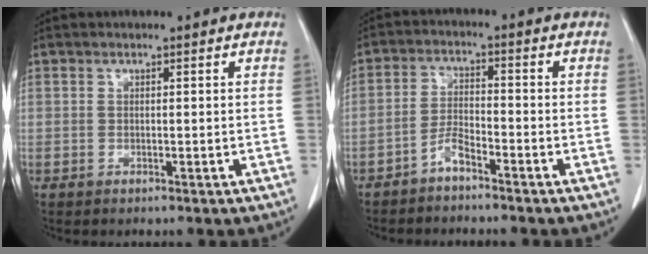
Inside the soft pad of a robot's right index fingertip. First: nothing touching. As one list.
[{"total": 3.4, "force": [-2.9, 0.6, 1.8], "torque": [-0.037, 0.004, -0.058]}]